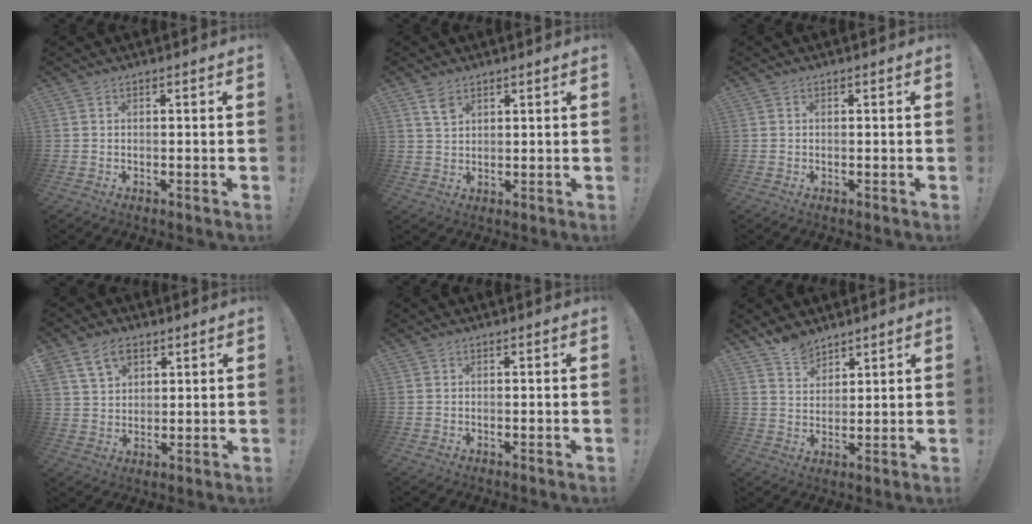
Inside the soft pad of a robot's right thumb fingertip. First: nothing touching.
{"total": 4.1, "force": [2.7, 2.3, 2.1], "torque": [-0.025, -0.016, 0.048]}
{"total": 0.0}
{"total": 9.5, "force": [5.5, 6.6, 4.0], "torque": [-0.063, -0.018, 0.108]}
{"total": 0.0}
{"total": 6.9, "force": [5.9, 3.4, 1.3], "torque": [-0.023, -0.036, 0.114]}